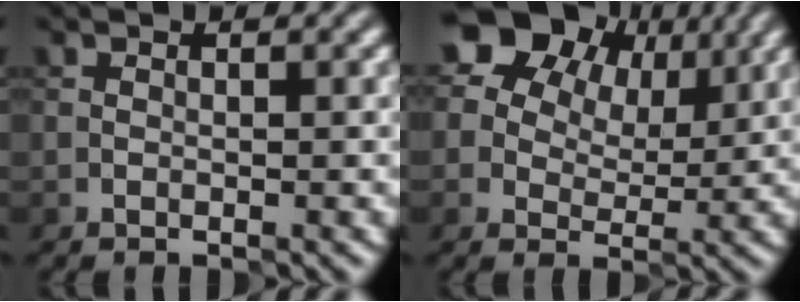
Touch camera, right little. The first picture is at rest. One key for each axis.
{"total": 10.6, "fx": 5.4, "fy": 6.9, "fz": 5.9, "tx": -0.084, "ty": 0.026, "tz": 0.079}